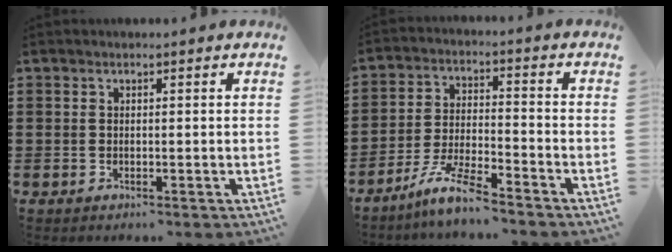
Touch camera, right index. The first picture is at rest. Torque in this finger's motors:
{"motor_torque": [1.33, 0.81, 0.26, 0.11]}